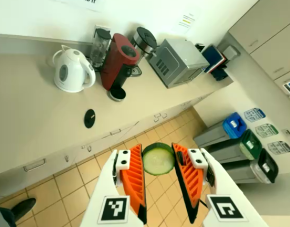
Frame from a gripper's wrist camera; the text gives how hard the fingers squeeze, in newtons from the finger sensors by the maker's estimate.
{"total": 9.6, "left": 9.5, "right": 9.7}